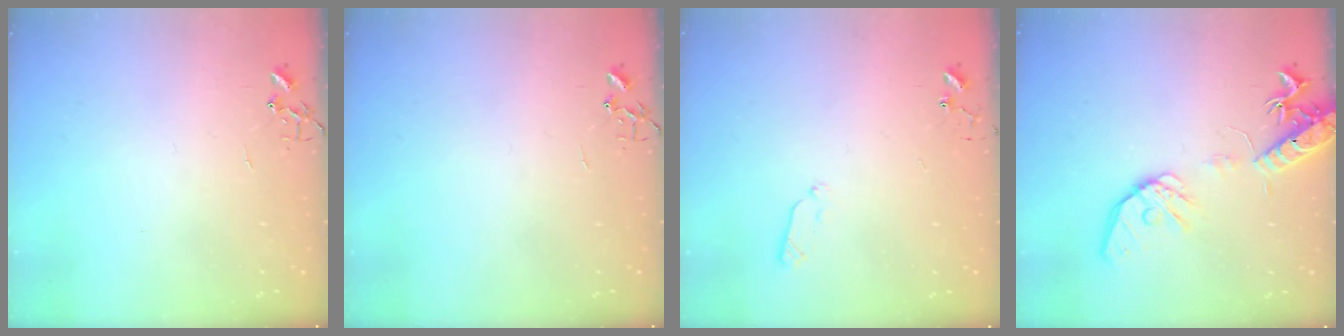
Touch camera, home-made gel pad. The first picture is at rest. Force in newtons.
{"total": 0.0}
{"total": 5.6, "press": 5.6, "slide": 0.8}
{"total": 16.5, "press": 16.2, "slide": 2.8}